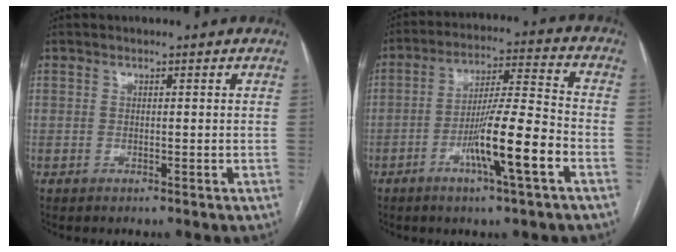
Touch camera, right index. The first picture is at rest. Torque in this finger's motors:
{"motor_torque": [1.64, -0.50, 0.90, 0.20]}